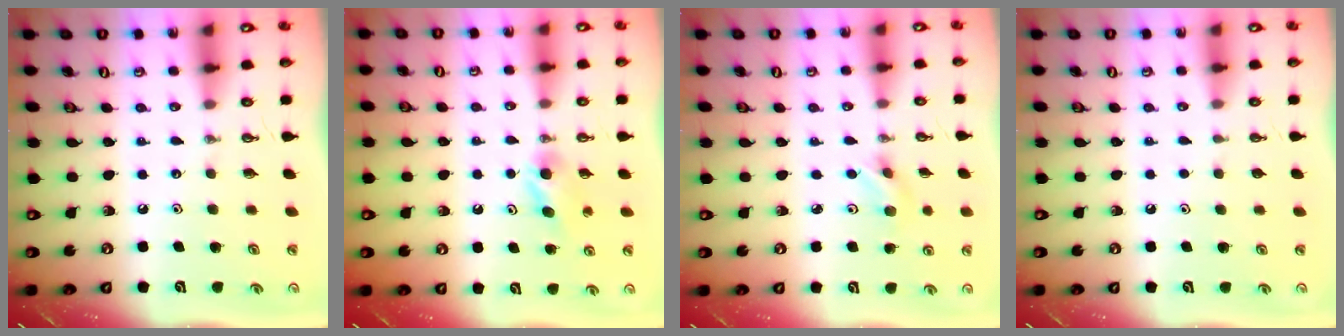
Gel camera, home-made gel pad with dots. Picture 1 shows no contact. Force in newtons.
{"total": 4.7, "press": 4.6, "slide": 1.1}
{"total": 3.9, "press": 3.8, "slide": 0.8}
{"total": 0.0}